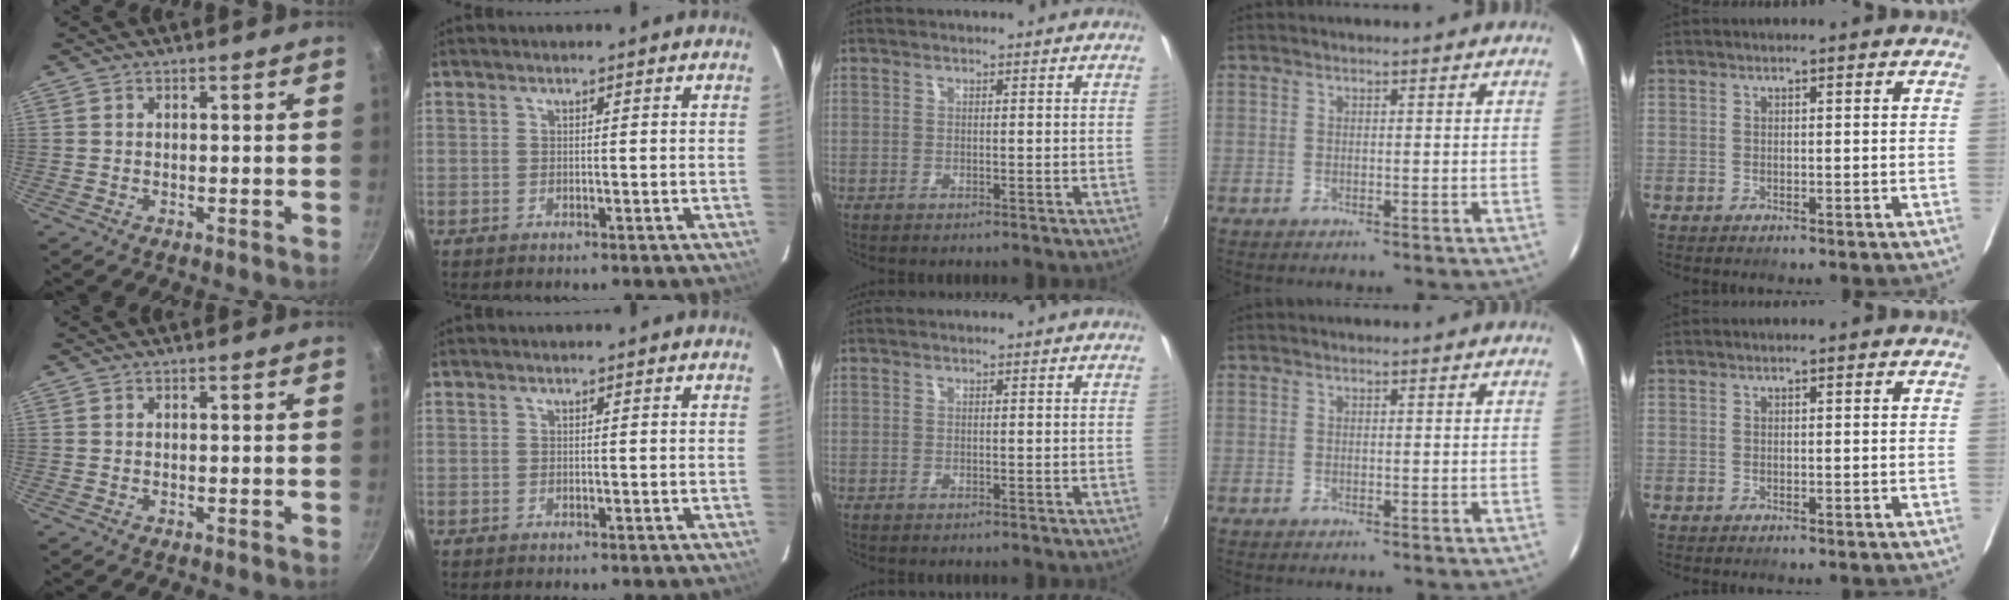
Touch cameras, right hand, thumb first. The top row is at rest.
{}